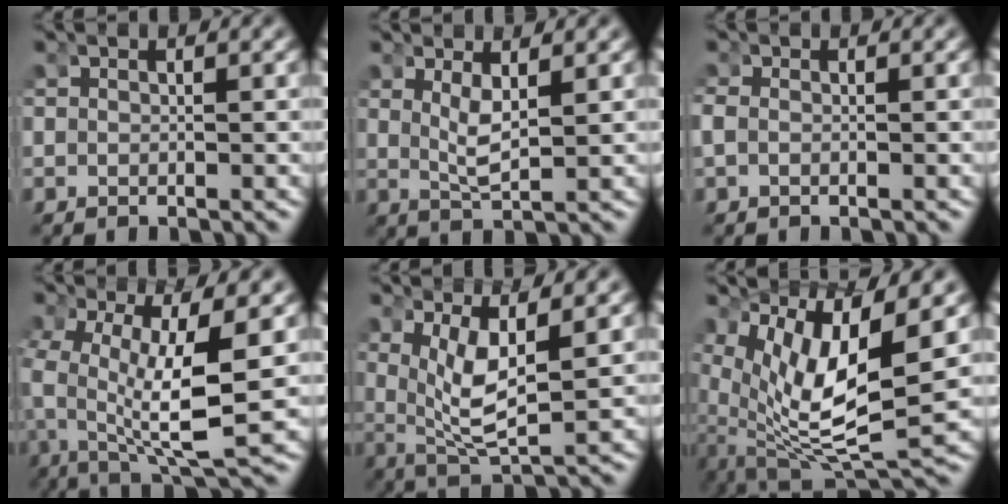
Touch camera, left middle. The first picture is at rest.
{"total": 3.1, "force": [0.8, 0.7, 2.9], "torque": [-0.061, -0.012, 0.021]}
{"total": 1.1, "force": [-0.3, 0.9, 0.7], "torque": [-0.028, -0.004, -0.004]}
{"total": 8.6, "force": [0.6, 3.2, 8.0], "torque": [-0.142, -0.015, 0.016]}
{"total": 6.5, "force": [1.2, 3.2, 5.6], "torque": [-0.120, -0.016, 0.030]}
{"total": 11.4, "force": [0.0, 6.4, 9.4], "torque": [-0.185, -0.046, 0.027]}